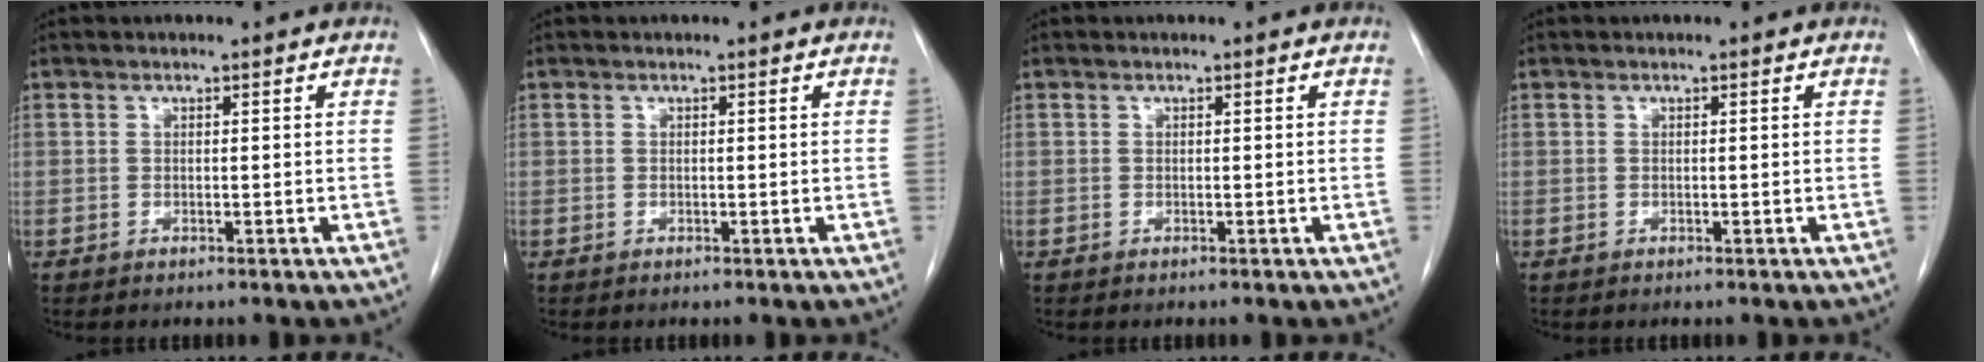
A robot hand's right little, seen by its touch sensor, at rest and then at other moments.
{"total": 0.0}
{"total": 0.0}
{"total": 0.0}